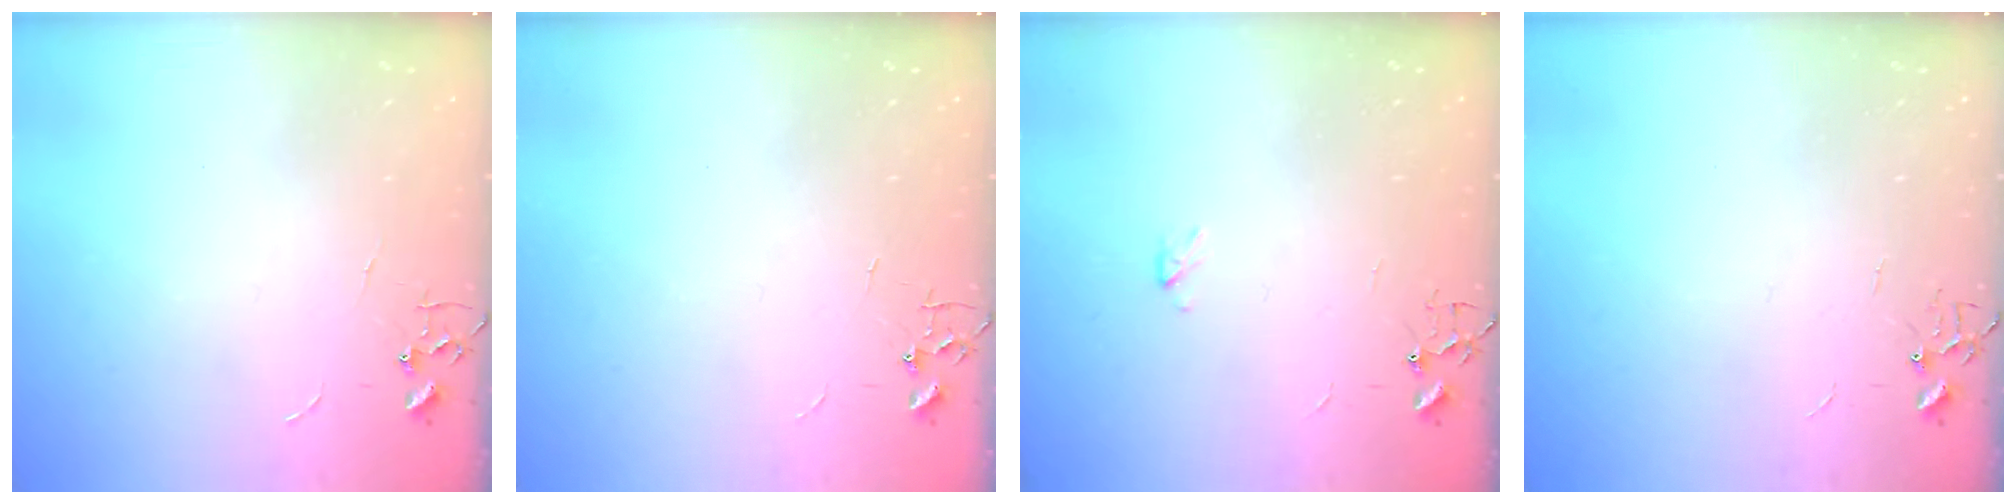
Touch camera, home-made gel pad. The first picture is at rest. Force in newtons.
{"total": 0.0}
{"total": 2.3, "press": 2.3, "slide": 0.4}
{"total": 0.0}